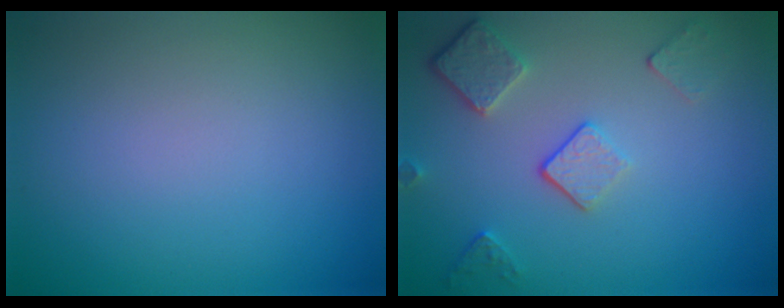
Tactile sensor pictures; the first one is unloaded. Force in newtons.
{"total": 3.5, "press": 2.7, "slide": 2.2}